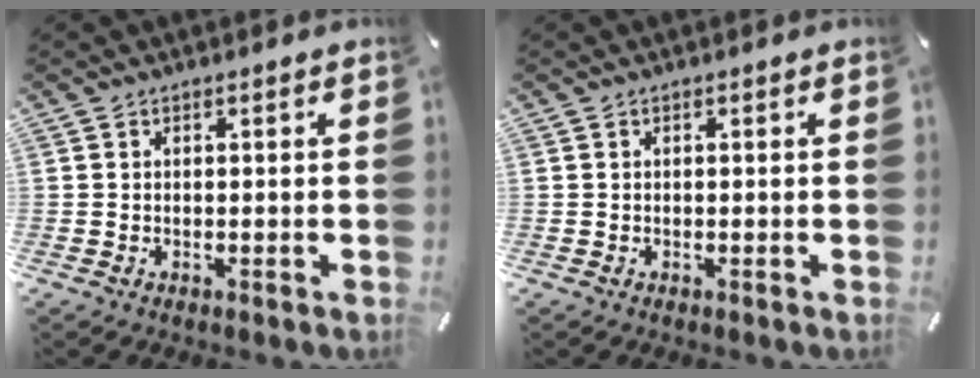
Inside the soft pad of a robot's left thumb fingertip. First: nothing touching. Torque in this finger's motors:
{"motor_torque": [0.10, 0.08, -0.03, -0.05, -0.01]}